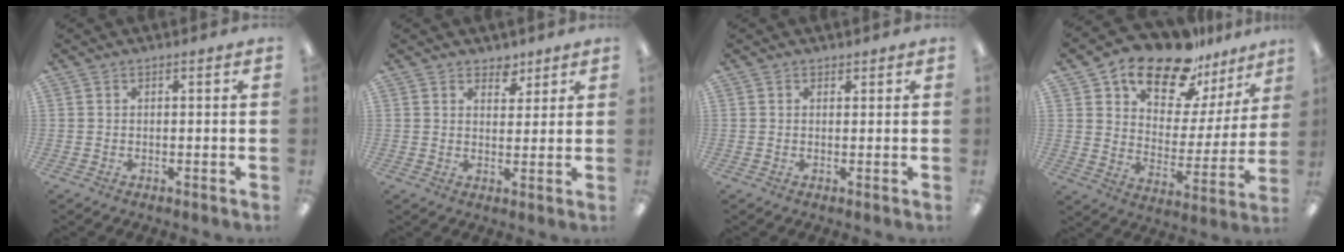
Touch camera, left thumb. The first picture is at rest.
{"total": 4.3, "force": [3.1, 2.9, 0.8], "torque": [-0.003, -0.016, 0.054]}
{"total": 1.0, "force": [0.7, 0.7, 0.0], "torque": [0.001, 0.003, 0.012]}
{"total": 19.0, "force": [14.8, 8.9, 7.9], "torque": [-0.137, -0.106, 0.259]}